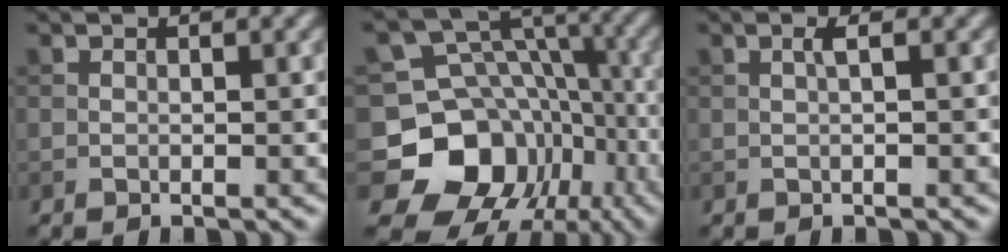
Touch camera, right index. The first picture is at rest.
{"total": 11.1, "force": [-3.8, 9.3, 4.7], "torque": [-0.092, -0.011, -0.069]}
{"total": 1.0, "force": [0.2, 0.1, 1.0], "torque": [-0.020, 0.005, 0.002]}